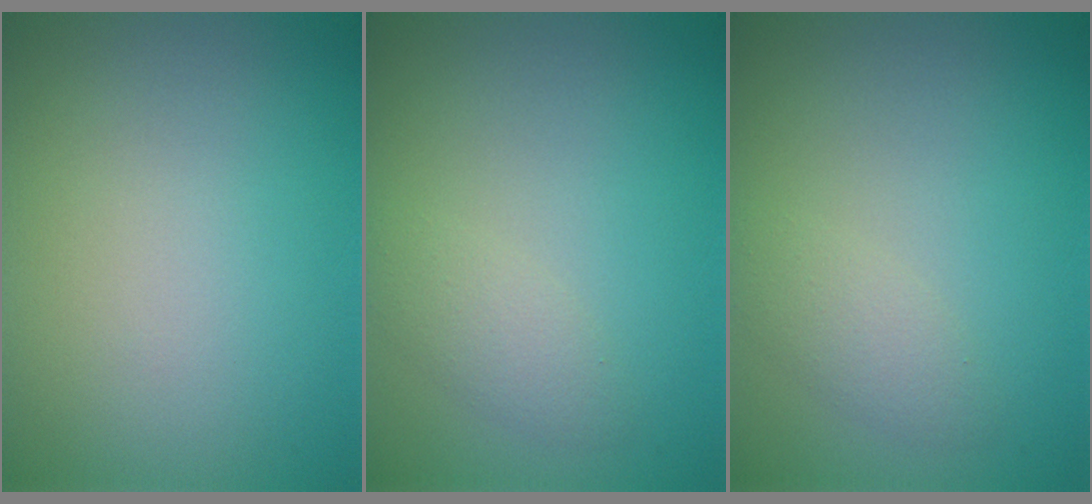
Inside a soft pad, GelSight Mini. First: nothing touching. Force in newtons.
{"total": 1.8, "press": 1.8, "slide": 0.1}
{"total": 1.8, "press": 1.8, "slide": 0.1}